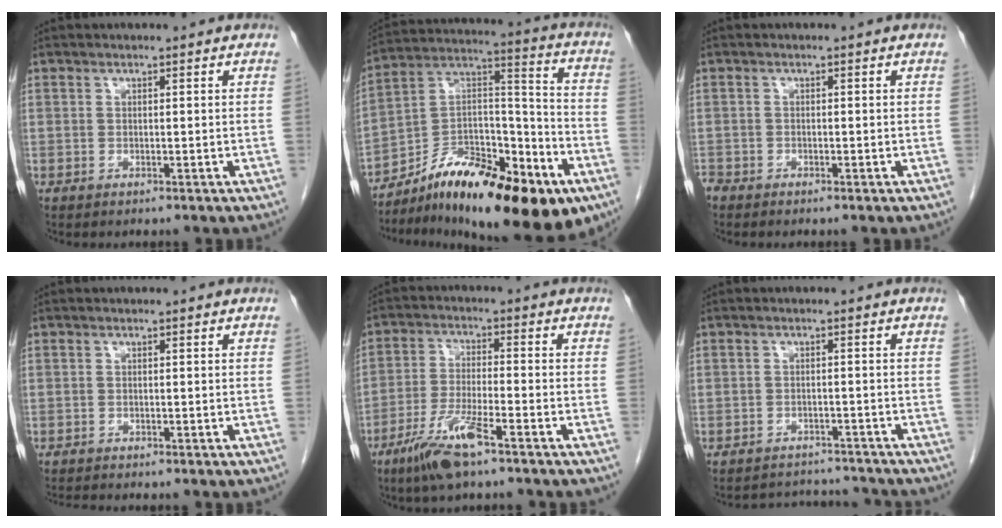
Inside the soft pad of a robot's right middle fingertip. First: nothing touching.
{"total": 23.9, "force": [-14.9, 6.9, 17.4], "torque": [-0.230, 0.023, -0.235]}
{"total": 1.2, "force": [-1.2, 0.3, 0.2], "torque": [-0.006, -0.002, -0.021]}
{"total": 1.2, "force": [-1.2, -0.1, 0.1], "torque": [-0.006, -0.005, -0.021]}
{"total": 8.4, "force": [-5.5, 0.8, 6.3], "torque": [-0.134, -0.015, -0.104]}
{"total": 5.8, "force": [-5.6, 1.2, -0.7], "torque": [0.009, 0.016, -0.076]}